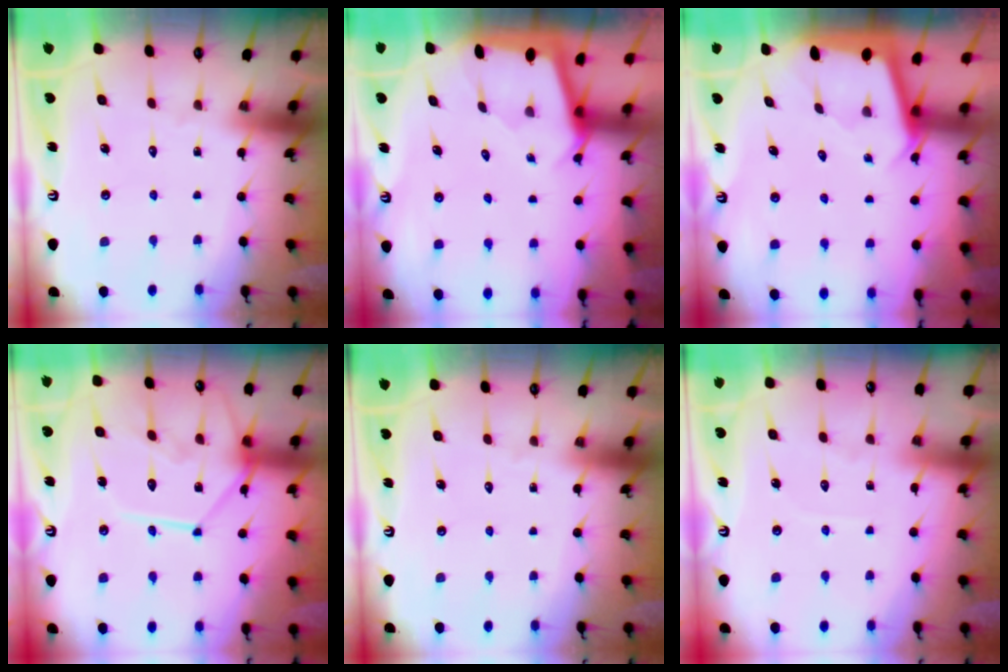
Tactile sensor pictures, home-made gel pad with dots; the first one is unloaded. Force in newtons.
{"total": 1.7, "press": 1.6, "slide": 0.2}
{"total": 2.0, "press": 2.0, "slide": 0.2}
{"total": 15.5, "press": 15.4, "slide": 1.2}
{"total": 0.0}
{"total": 2.3, "press": 2.3, "slide": 0.3}